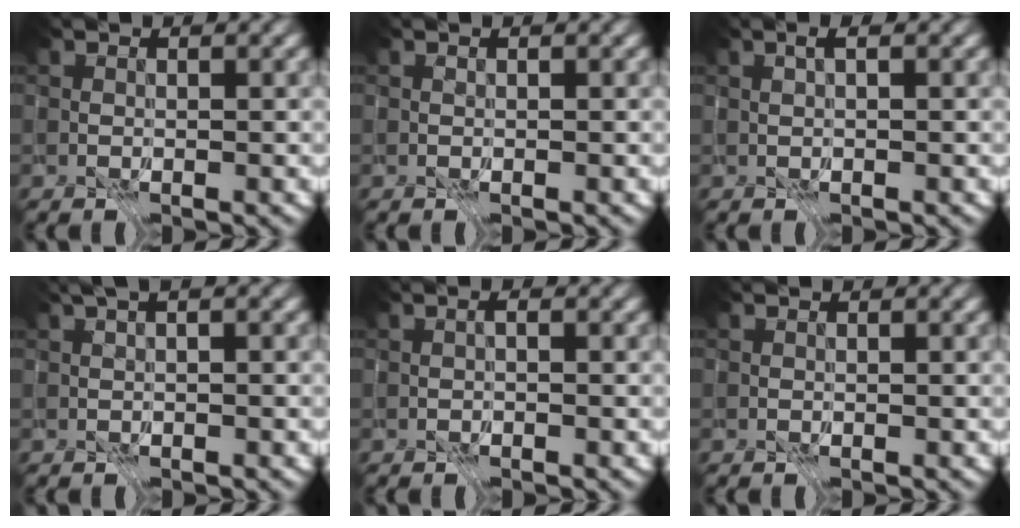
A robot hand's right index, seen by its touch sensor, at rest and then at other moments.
{"total": 0.5, "force": [-0.1, -0.5, -0.2], "torque": [0.004, -0.003, 0.003]}
{"total": 1.3, "force": [-0.7, -1.1, 0.4], "torque": [0.001, -0.012, -0.001]}
{"total": 1.1, "force": [-0.1, -1.0, 0.5], "torque": [0.005, -0.010, 0.007]}
{"total": 1.1, "force": [-1.1, -0.2, 0.2], "torque": [0.022, -0.005, -0.026]}
{"total": 0.0}